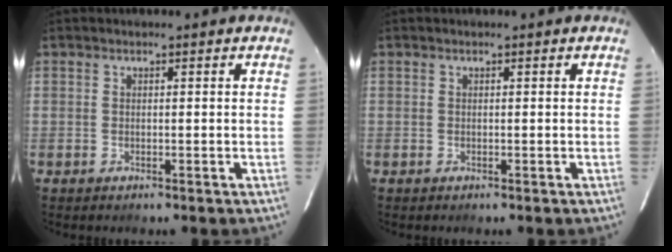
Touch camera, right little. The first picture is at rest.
{"total": 0.0}